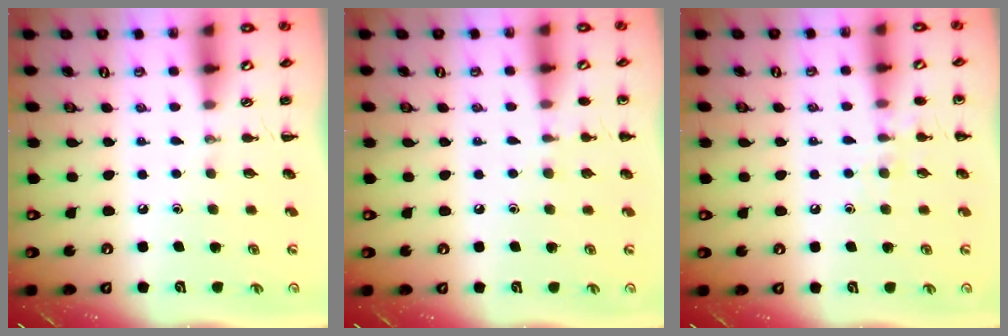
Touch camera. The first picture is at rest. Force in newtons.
{"total": 5.0, "press": 4.7, "slide": 1.5}
{"total": 6.5, "press": 6.4, "slide": 1.3}